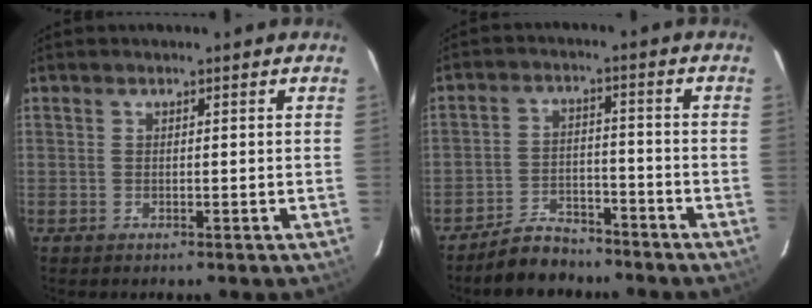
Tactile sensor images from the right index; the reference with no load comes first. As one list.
[{"total": 7.3, "force": [-6.3, 3.3, 1.6], "torque": [-0.058, 0.013, -0.097]}]